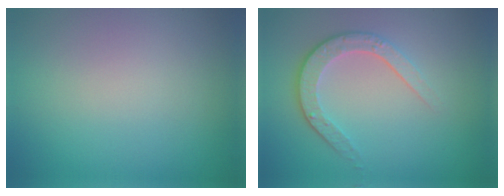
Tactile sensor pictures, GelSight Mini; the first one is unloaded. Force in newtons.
{"total": 3.4, "press": 2.6, "slide": 2.2}